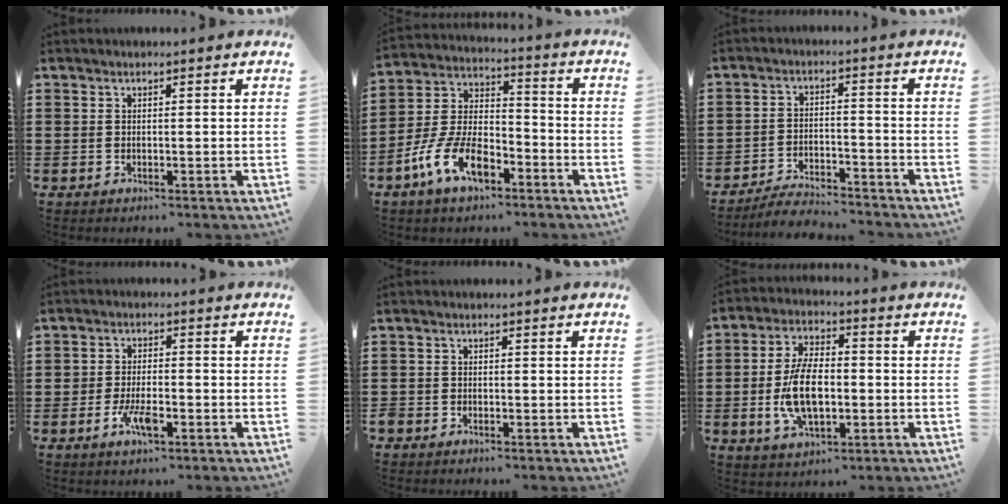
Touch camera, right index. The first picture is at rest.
{"total": 10.6, "force": [-6.0, 4.9, 7.2], "torque": [-0.169, 0.008, -0.117]}
{"total": 4.5, "force": [-4.4, 0.4, 0.8], "torque": [-0.017, 0.007, -0.087]}
{"total": 4.4, "force": [-2.0, 1.7, 3.6], "torque": [-0.079, -0.002, -0.040]}
{"total": 1.0, "force": [-0.8, 0.6, 0.1], "torque": [-0.002, 0.001, -0.018]}
{"total": 9.6, "force": [-1.5, 4.8, 8.2], "torque": [-0.174, 0.002, -0.030]}